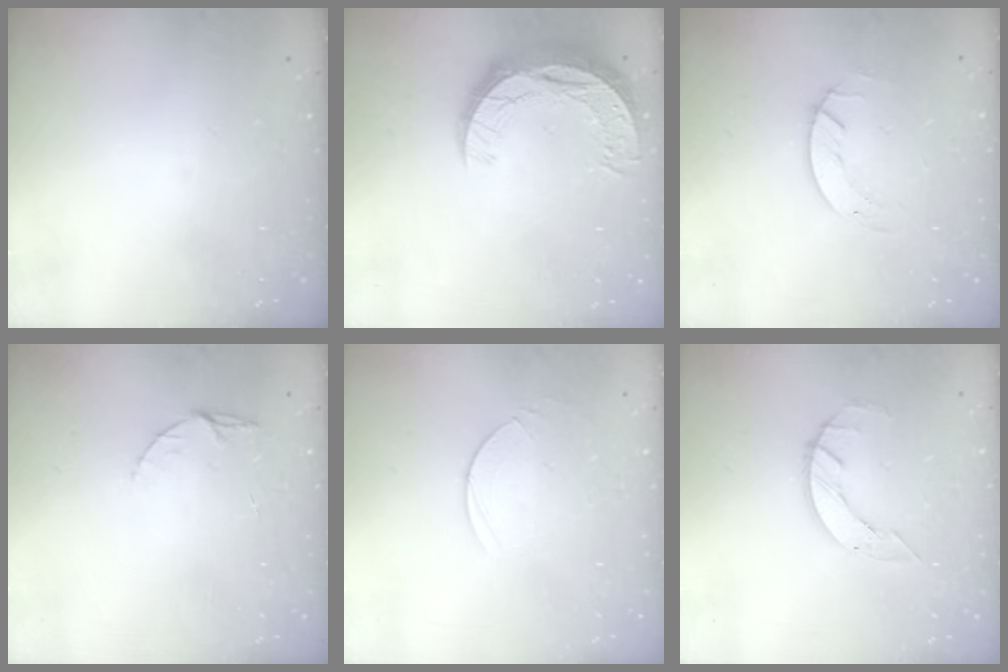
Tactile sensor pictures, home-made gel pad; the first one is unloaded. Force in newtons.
{"total": 13.7, "press": 13.7, "slide": 0.9}
{"total": 2.0, "press": 2.0, "slide": 0.2}
{"total": 5.2, "press": 5.1, "slide": 0.5}
{"total": 4.9, "press": 4.9, "slide": 0.4}
{"total": 3.4, "press": 3.4, "slide": 0.4}